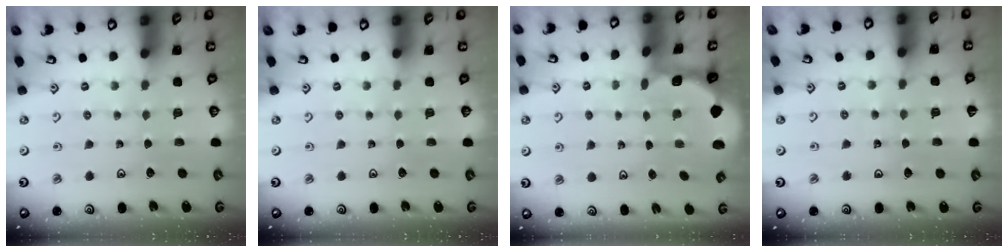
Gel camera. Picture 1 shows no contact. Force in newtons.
{"total": 0.0}
{"total": 1.6, "press": 1.6, "slide": 0.3}
{"total": 4.2, "press": 4.1, "slide": 0.4}